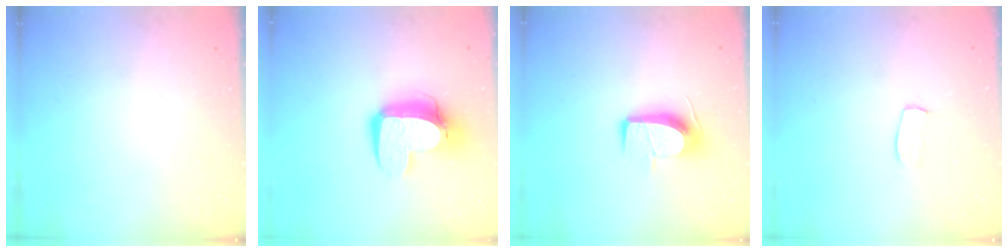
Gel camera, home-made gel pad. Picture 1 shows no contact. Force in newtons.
{"total": 13.9, "press": 13.8, "slide": 1.4}
{"total": 10.9, "press": 10.9, "slide": 0.2}
{"total": 3.5, "press": 3.4, "slide": 0.2}